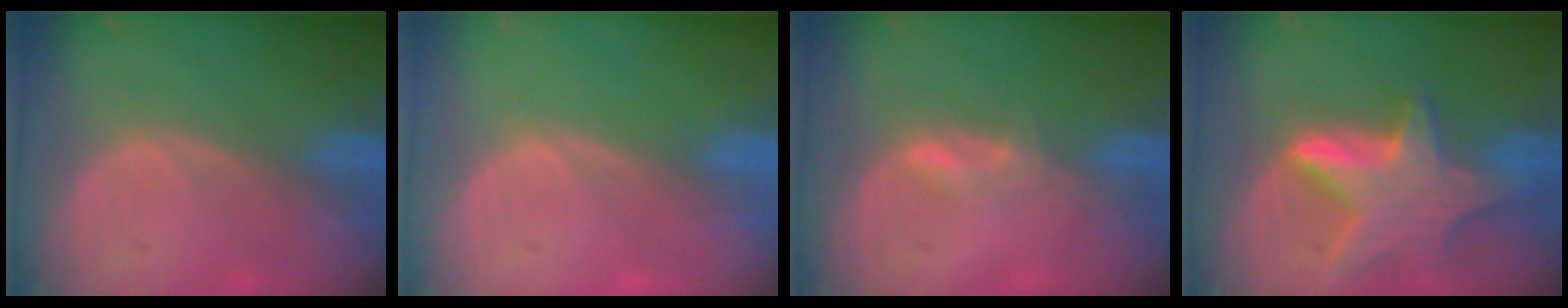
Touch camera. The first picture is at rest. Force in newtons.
{"total": 0.0}
{"total": 1.7, "press": 1.7, "slide": 0.6}
{"total": 9.5, "press": 9.5, "slide": 0.7}